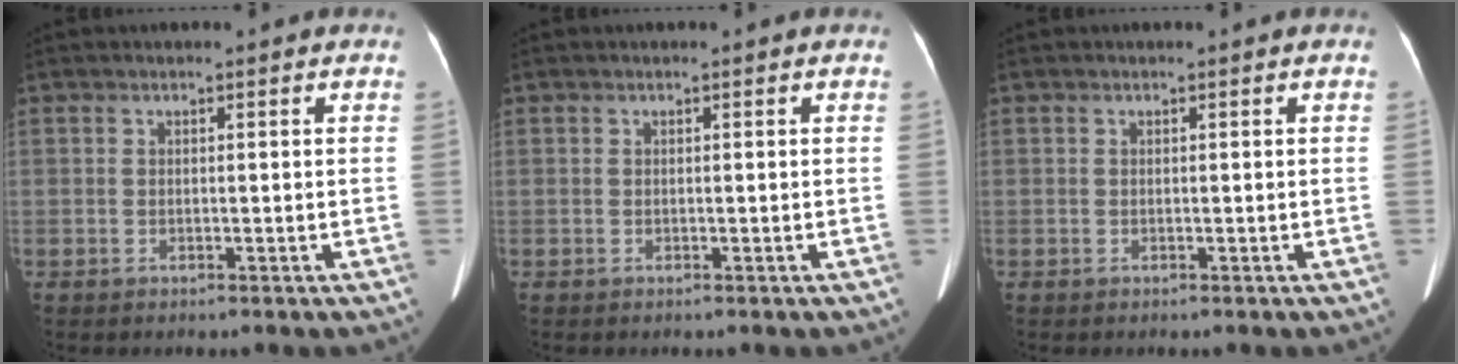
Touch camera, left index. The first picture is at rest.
{"total": 0.0}
{"total": 0.0}